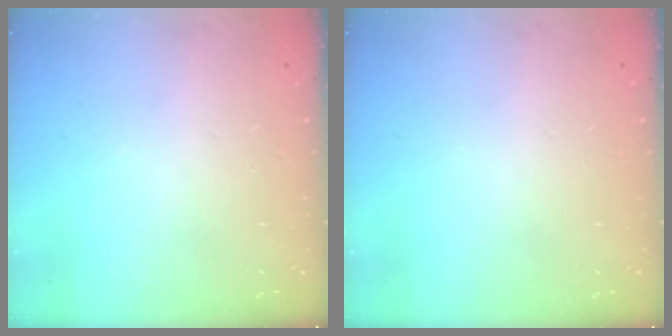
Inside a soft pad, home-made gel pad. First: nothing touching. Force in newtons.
{"total": 0.0}